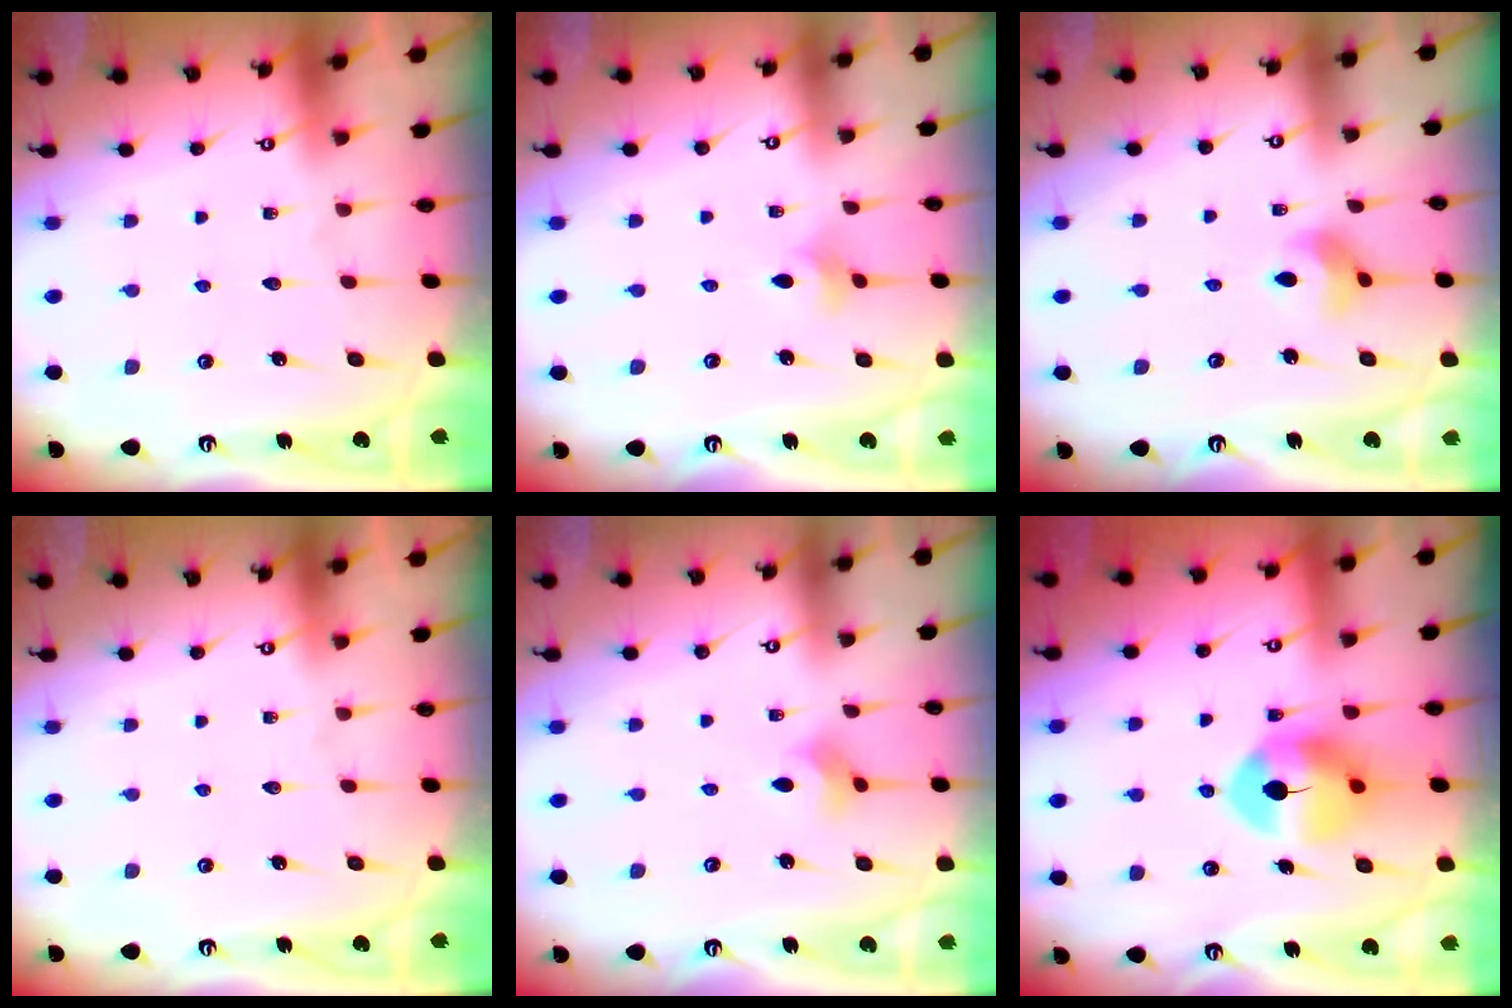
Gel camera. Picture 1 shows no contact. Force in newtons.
{"total": 2.1, "press": 2.0, "slide": 0.5}
{"total": 5.7, "press": 5.7, "slide": 0.6}
{"total": 0.0}
{"total": 2.6, "press": 2.5, "slide": 0.6}
{"total": 8.5, "press": 8.5, "slide": 0.3}